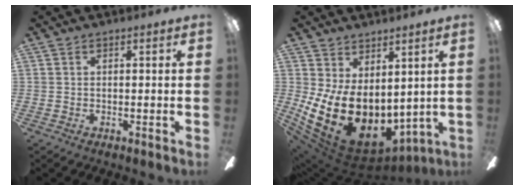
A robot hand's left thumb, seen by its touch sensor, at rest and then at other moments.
{"total": 16.7, "force": [-1.2, 10.1, 13.3], "torque": [-0.285, -0.005, -0.003]}